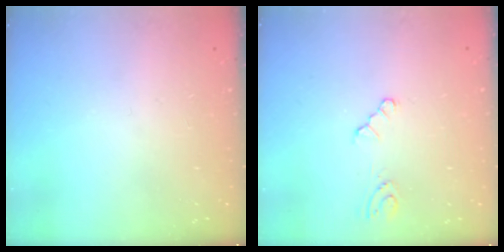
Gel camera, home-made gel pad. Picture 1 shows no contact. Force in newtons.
{"total": 3.5, "press": 3.4, "slide": 0.6}